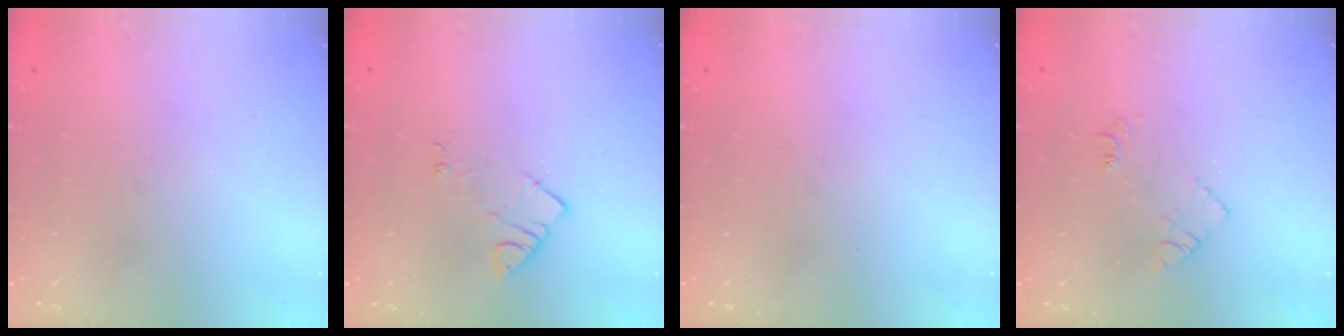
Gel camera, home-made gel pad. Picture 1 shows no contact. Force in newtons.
{"total": 4.2, "press": 4.1, "slide": 0.8}
{"total": 0.0}
{"total": 5.9, "press": 5.8, "slide": 0.8}